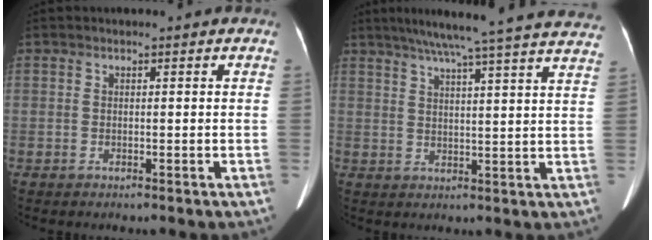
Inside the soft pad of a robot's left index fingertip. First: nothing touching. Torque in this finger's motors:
{"motor_torque": [0.83, -1.31, 0.25, 0.07]}